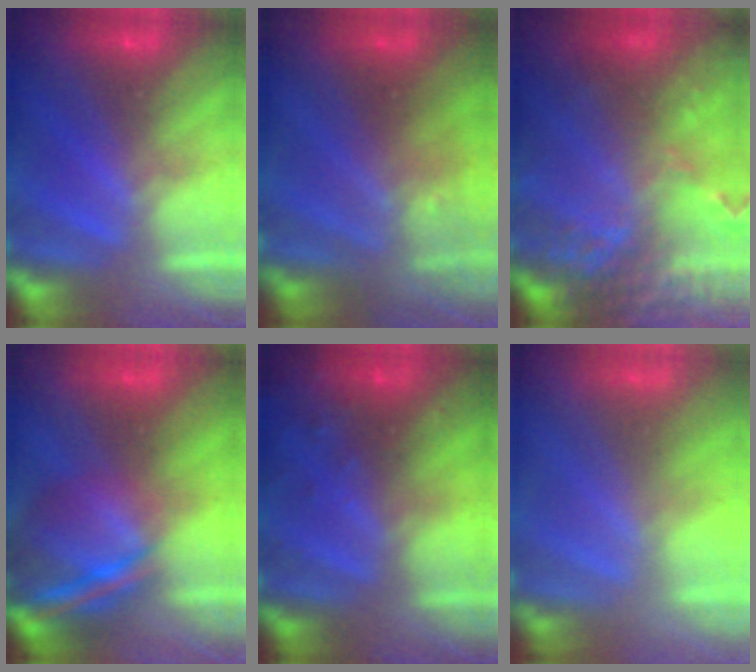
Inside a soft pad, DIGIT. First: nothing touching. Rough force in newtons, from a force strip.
{"total": 2.8}
{"total": 8.8}
{"total": 8.5}
{"total": 8.3}
{"total": 6.1}